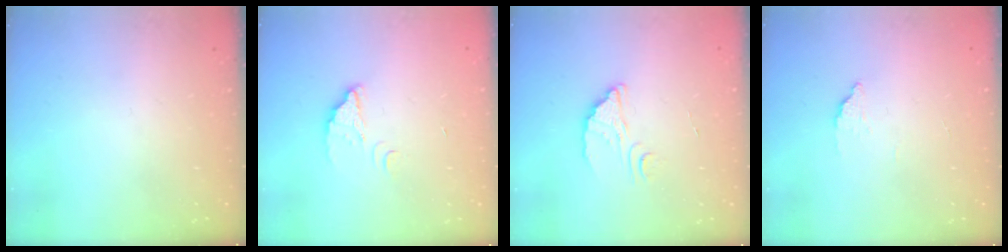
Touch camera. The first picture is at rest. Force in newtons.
{"total": 2.9, "press": 2.9, "slide": 0.2}
{"total": 2.3, "press": 2.3, "slide": 0.1}
{"total": 2.2, "press": 2.2, "slide": 0.2}